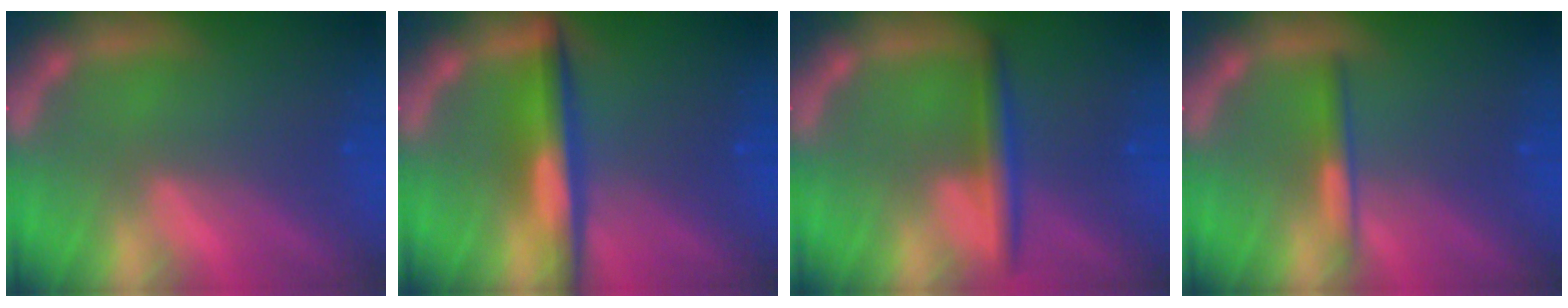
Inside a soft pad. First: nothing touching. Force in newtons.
{"total": 5.0}
{"total": 3.0}
{"total": 2.0}